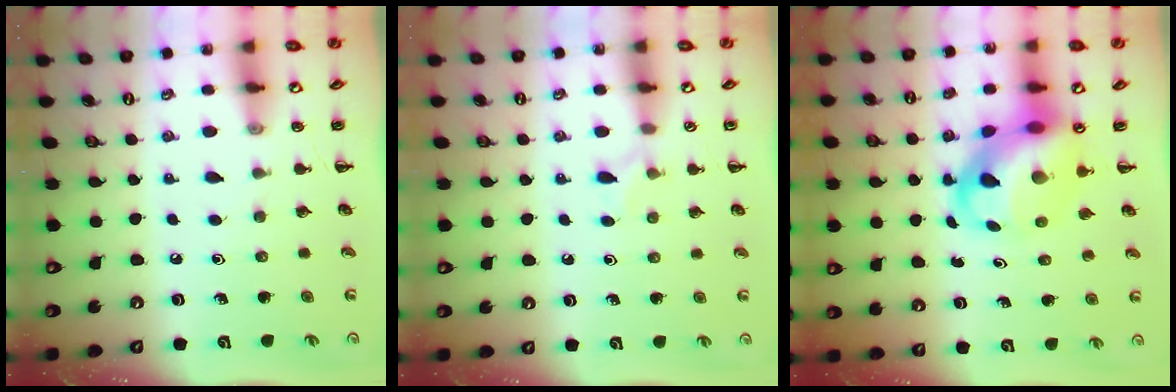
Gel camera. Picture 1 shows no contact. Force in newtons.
{"total": 5.3, "press": 5.0, "slide": 1.8}
{"total": 8.4, "press": 8.1, "slide": 2.4}